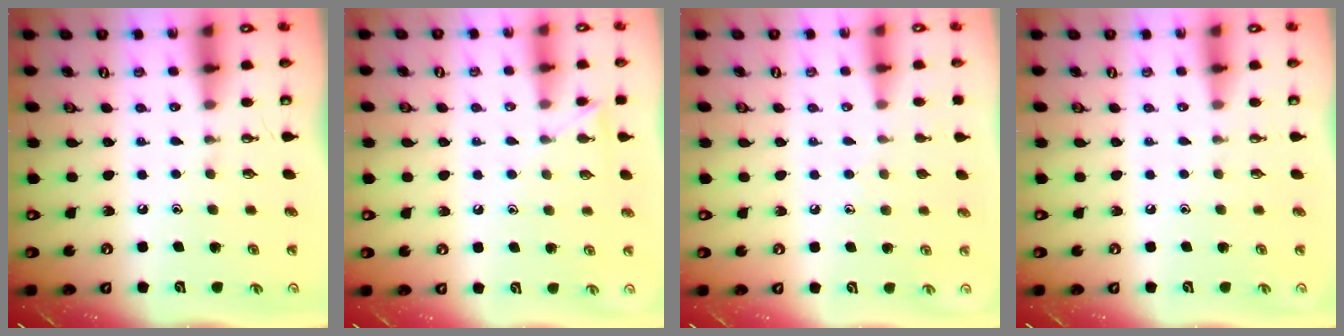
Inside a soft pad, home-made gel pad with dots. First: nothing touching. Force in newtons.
{"total": 6.1, "press": 6.1, "slide": 0.5}
{"total": 5.6, "press": 5.6, "slide": 0.5}
{"total": 0.0}